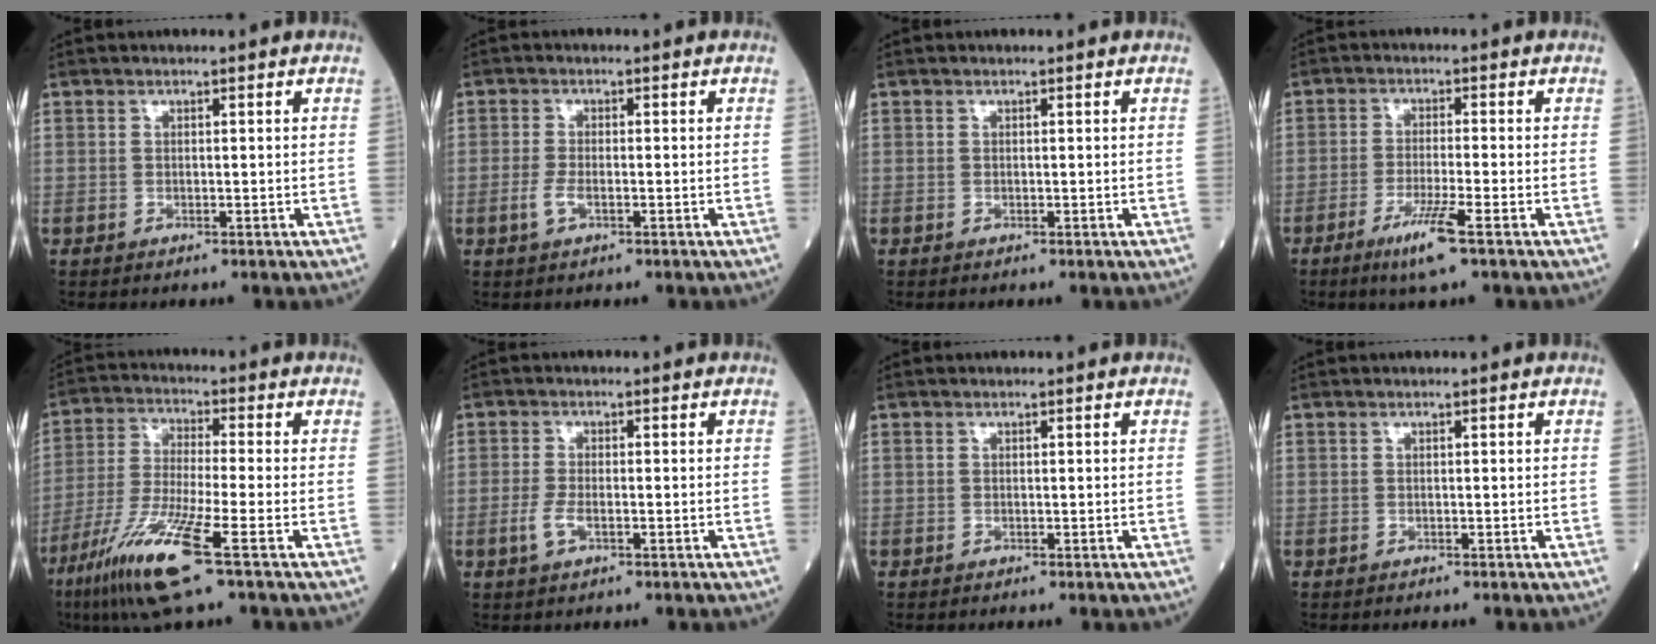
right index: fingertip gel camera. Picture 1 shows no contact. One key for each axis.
{"total": 2.5, "fx": -0.9, "fy": 0.9, "fz": 2.2, "tx": -0.049, "ty": -0.001, "tz": -0.018}
{"total": 0.0}
{"total": 5.8, "fx": -3.3, "fy": -0.6, "fz": 4.7, "tx": -0.093, "ty": -0.015, "tz": -0.063}
{"total": 12.4, "fx": -6.6, "fy": -0.5, "fz": 10.5, "tx": -0.224, "ty": -0.034, "tz": -0.129}
{"total": 2.9, "fx": -1.0, "fy": 1.1, "fz": 2.5, "tx": -0.056, "ty": -0.001, "tz": -0.021}
{"total": 0.0}
{"total": 0.0}